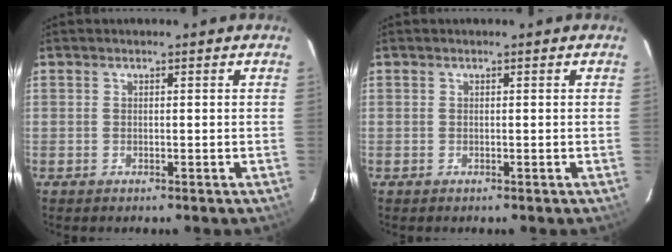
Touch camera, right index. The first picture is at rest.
{"total": 0.0}